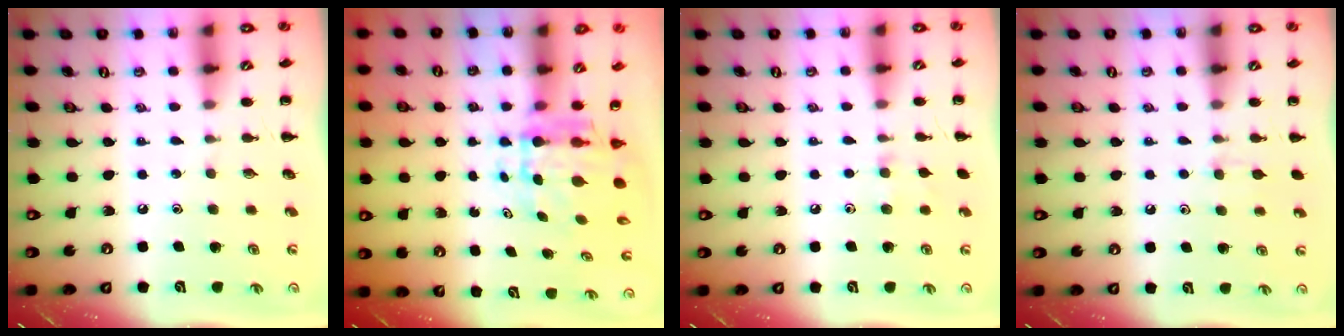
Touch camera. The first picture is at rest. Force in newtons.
{"total": 5.6, "press": 5.4, "slide": 1.5}
{"total": 5.9, "press": 5.7, "slide": 1.7}
{"total": 4.7, "press": 4.3, "slide": 1.8}